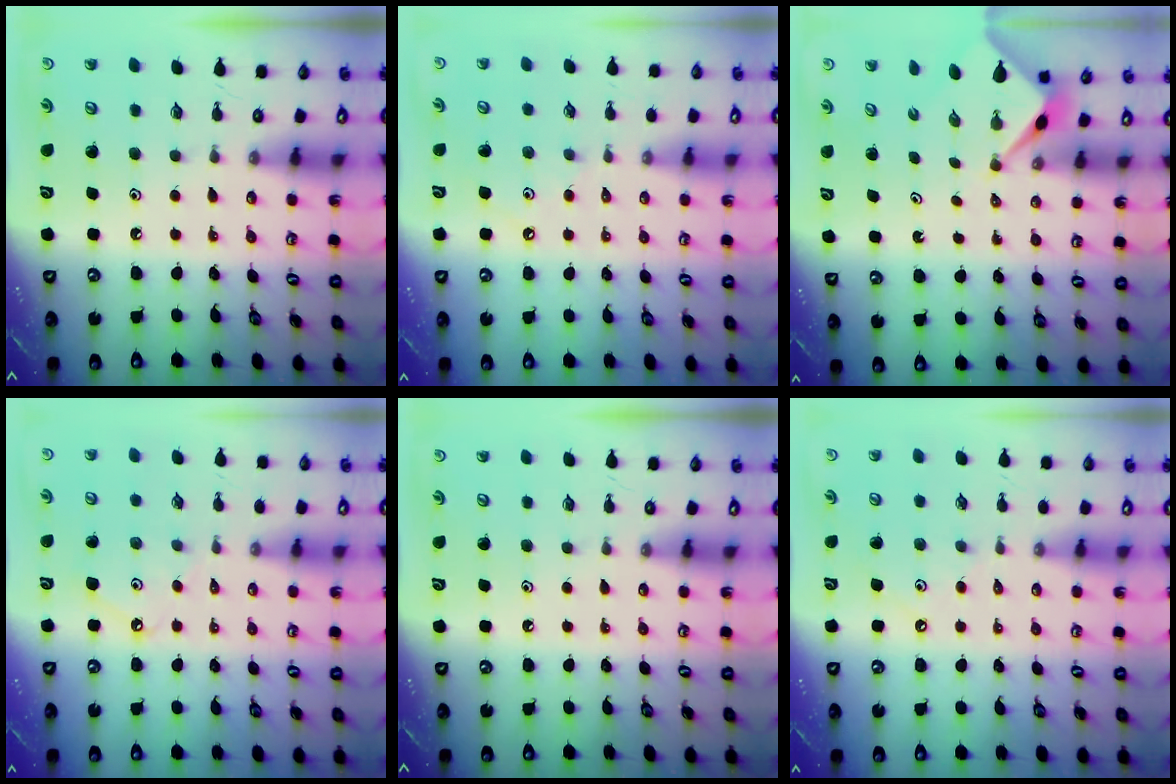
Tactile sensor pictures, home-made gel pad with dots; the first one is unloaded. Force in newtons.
{"total": 2.1, "press": 2.1, "slide": 0.4}
{"total": 2.6, "press": 2.6, "slide": 0.2}
{"total": 3.7, "press": 3.7, "slide": 0.5}
{"total": 0.0}
{"total": 2.8, "press": 2.8, "slide": 0.4}